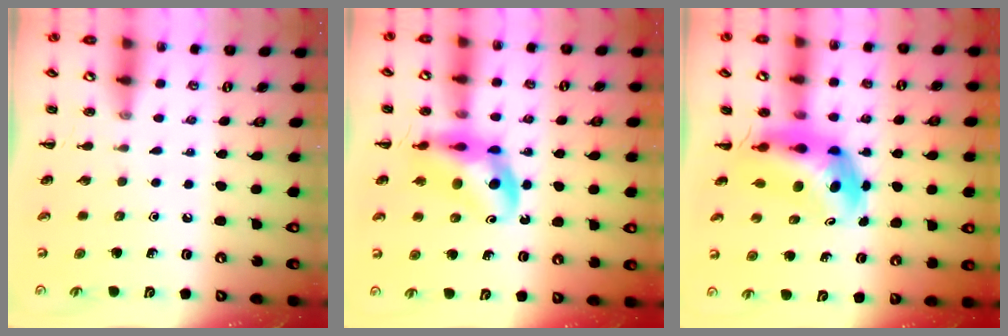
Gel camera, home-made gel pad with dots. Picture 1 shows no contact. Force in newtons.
{"total": 11.8, "press": 11.3, "slide": 3.4}
{"total": 6.8, "press": 6.5, "slide": 2.1}